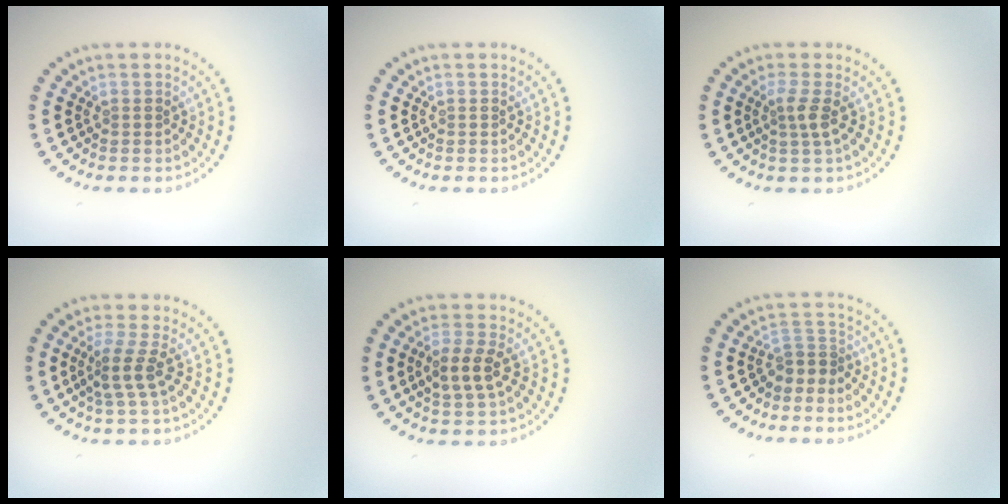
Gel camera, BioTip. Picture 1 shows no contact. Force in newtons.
{"total": 0.0}
{"total": 1.8, "press": 1.3, "slide": 1.2}
{"total": 2.7, "press": 1.9, "slide": 1.9}
{"total": 3.0, "press": 2.9, "slide": 0.8}
{"total": 2.0, "press": 1.3, "slide": 1.5}